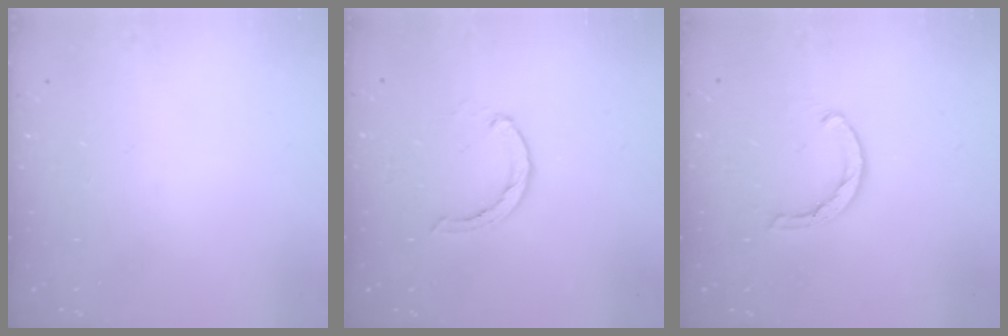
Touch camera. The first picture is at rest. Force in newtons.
{"total": 3.0, "press": 3.0, "slide": 0.4}
{"total": 3.6, "press": 3.5, "slide": 0.5}